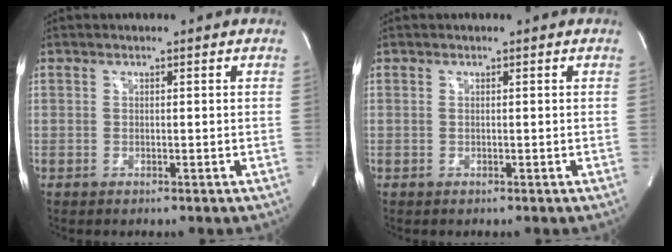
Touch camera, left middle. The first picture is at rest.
{"total": 0.0}